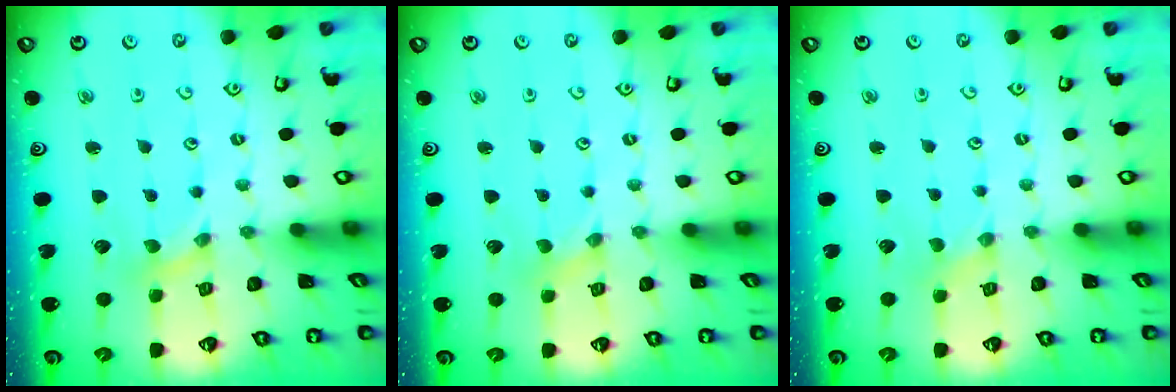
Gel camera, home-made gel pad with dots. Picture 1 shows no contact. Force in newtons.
{"total": 0.0}
{"total": 0.0}